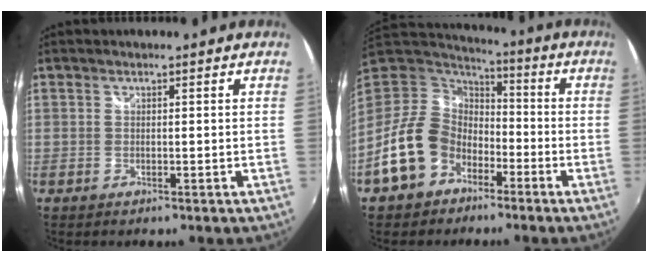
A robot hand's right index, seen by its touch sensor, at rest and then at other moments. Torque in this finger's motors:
{"motor_torque": [0.40, -0.33, -0.42, -0.21]}